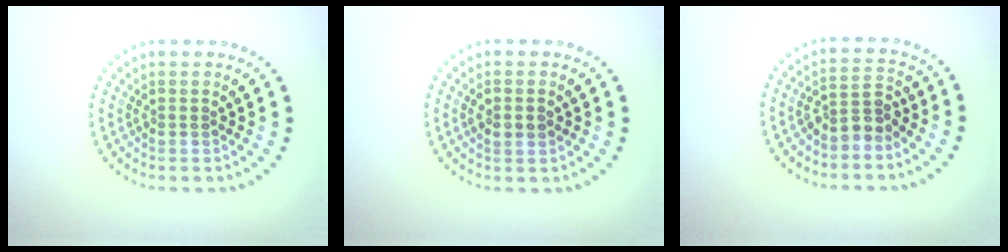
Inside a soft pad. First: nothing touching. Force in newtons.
{"total": 1.3, "press": 1.3, "slide": 0.1}
{"total": 2.7, "press": 2.4, "slide": 1.2}